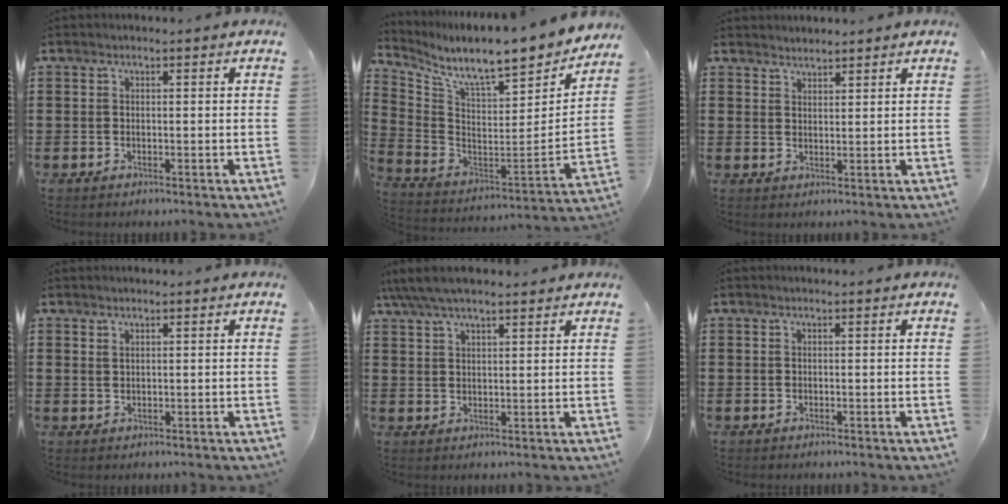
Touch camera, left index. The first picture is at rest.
{"total": 8.5, "force": [7.6, 0.6, 3.9], "torque": [-0.097, -0.077, 0.119]}
{"total": 1.9, "force": [1.9, 0.2, -0.3], "torque": [0.001, -0.001, 0.038]}
{"total": 1.0, "force": [0.8, 0.3, 0.4], "torque": [-0.009, 0.002, 0.016]}
{"total": 5.3, "force": [4.4, 1.3, 2.8], "torque": [-0.066, -0.001, 0.080]}
{"total": 0.0}